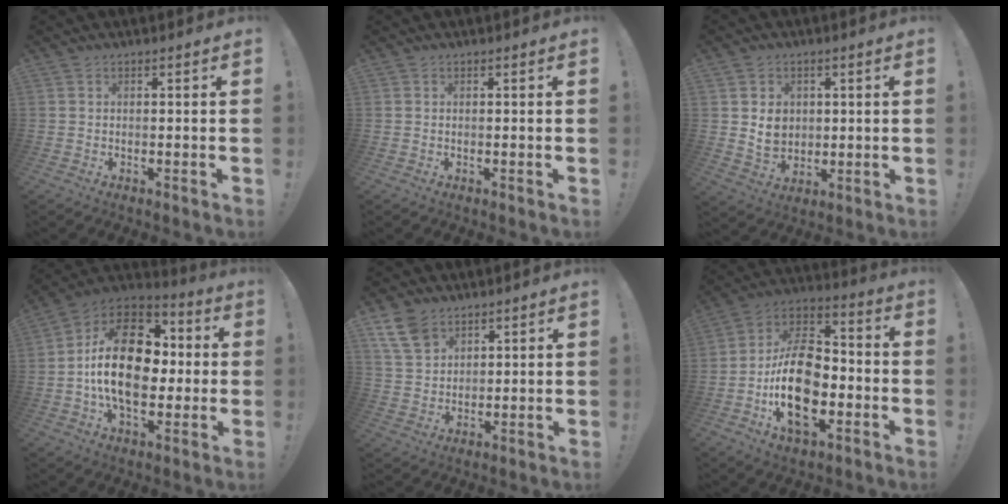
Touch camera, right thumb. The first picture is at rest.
{"total": 0.0}
{"total": 7.4, "force": [1.9, 6.5, 2.9], "torque": [-0.029, -0.010, 0.039]}
{"total": 24.3, "force": [0.3, 15.6, 18.5], "torque": [-0.321, 0.023, 0.013]}
{"total": 10.1, "force": [6.5, 6.6, 4.1], "torque": [-0.071, -0.031, 0.130]}
{"total": 21.1, "force": [-5.3, 12.9, 15.8], "torque": [-0.285, 0.027, -0.083]}